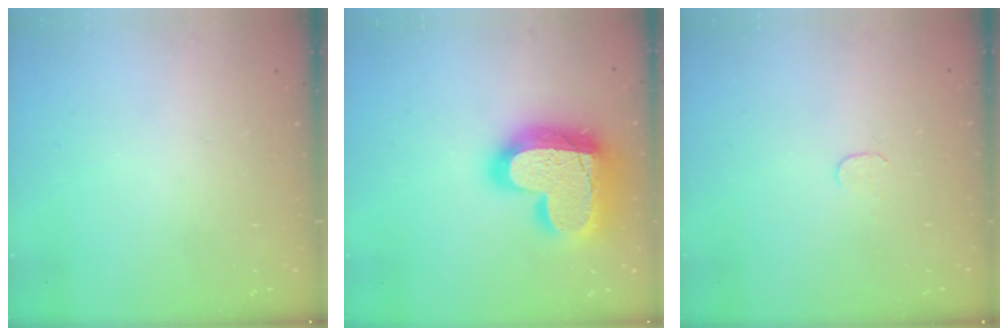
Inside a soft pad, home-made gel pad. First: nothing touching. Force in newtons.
{"total": 26.4, "press": 26.3, "slide": 2.0}
{"total": 3.1, "press": 3.1, "slide": 0.3}